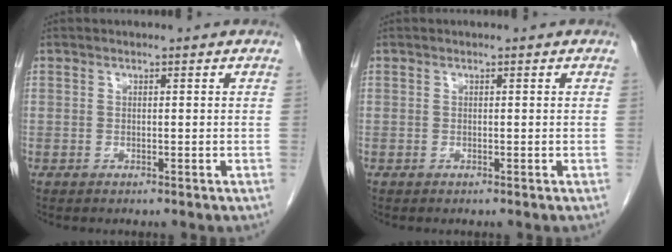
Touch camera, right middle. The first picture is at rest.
{"total": 0.0}